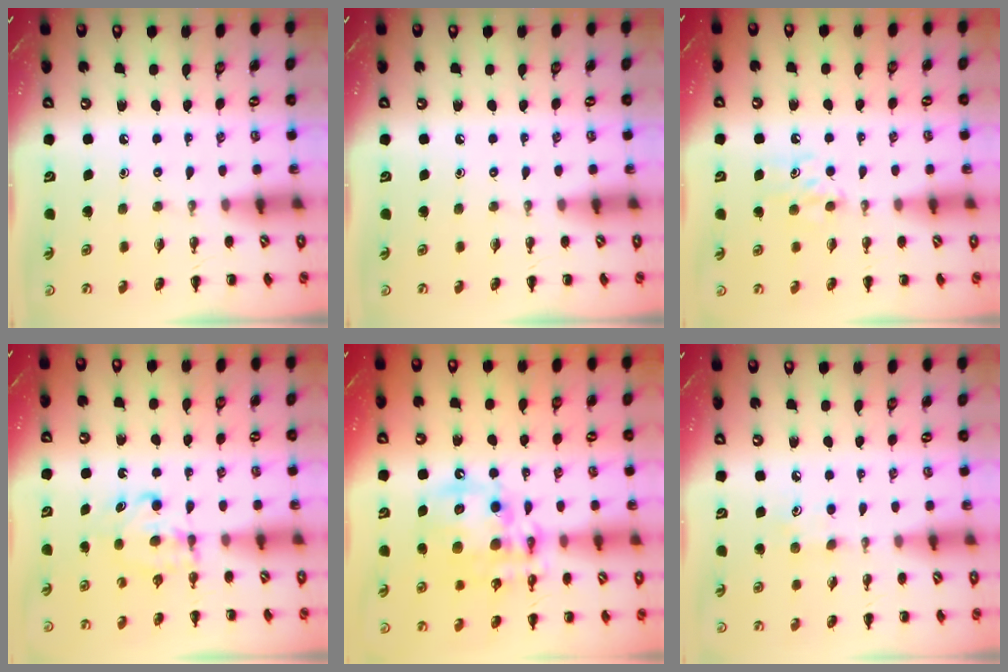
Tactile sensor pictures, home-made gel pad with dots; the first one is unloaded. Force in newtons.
{"total": 0.0}
{"total": 5.1, "press": 4.9, "slide": 1.5}
{"total": 6.0, "press": 5.9, "slide": 0.9}
{"total": 15.0, "press": 14.7, "slide": 3.0}
{"total": 6.3, "press": 6.0, "slide": 2.0}